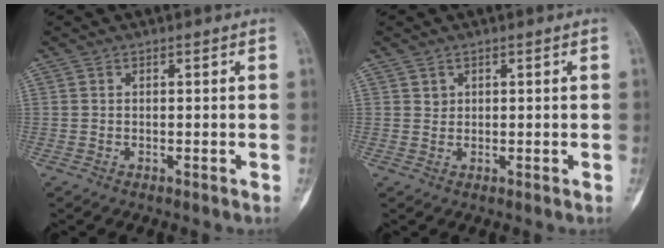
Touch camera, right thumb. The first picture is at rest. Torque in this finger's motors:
{"motor_torque": [0.15, 0.00, 0.26, 0.05, -0.02]}